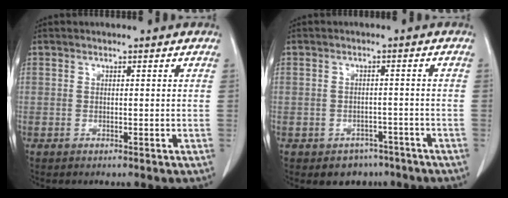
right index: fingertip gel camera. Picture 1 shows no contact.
{"total": 4.3, "force": [-3.1, 2.8, 0.8], "torque": [-0.003, 0.010, -0.036]}